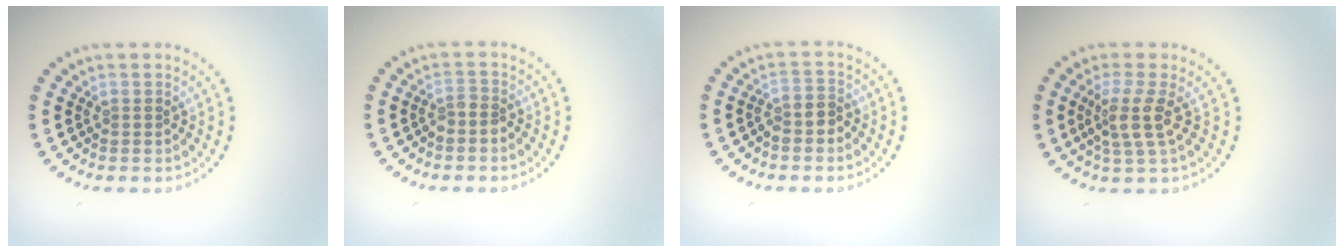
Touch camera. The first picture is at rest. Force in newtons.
{"total": 1.5, "press": 1.1, "slide": 0.9}
{"total": 1.9, "press": 1.5, "slide": 1.1}
{"total": 2.9, "press": 2.2, "slide": 1.9}